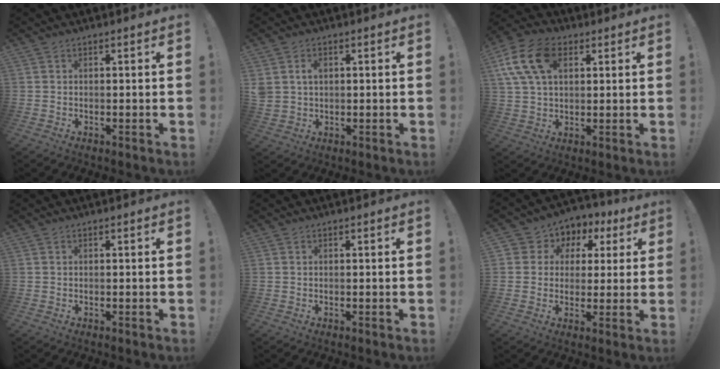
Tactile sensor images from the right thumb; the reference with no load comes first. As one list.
[{"total": 4.3, "force": [1.3, 3.3, 2.3], "torque": [-0.041, 0.003, 0.023]}, {"total": 15.1, "force": [5.4, 9.7, 10.2], "torque": [-0.201, -0.004, 0.104]}, {"total": 0.0}, {"total": 0.0}, {"total": 6.7, "force": [0.3, 6.3, 2.0], "torque": [-0.031, -0.003, 0.011]}]